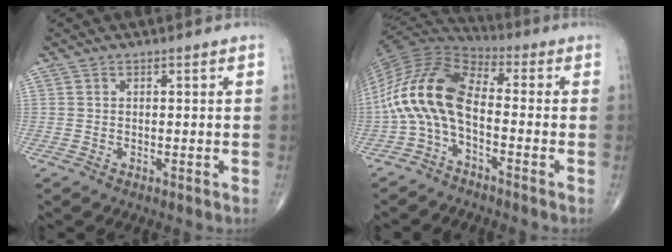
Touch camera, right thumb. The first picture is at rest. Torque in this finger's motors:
{"motor_torque": [0.56, 0.56, 2.14, -0.43, 0.24]}